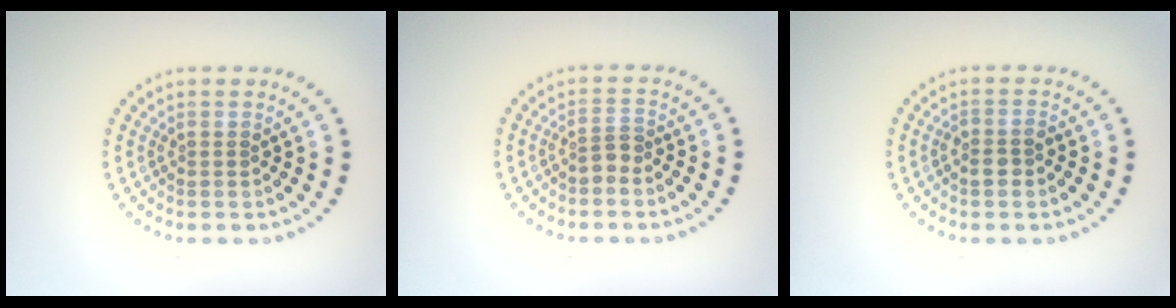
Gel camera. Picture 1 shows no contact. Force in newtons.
{"total": 1.6, "press": 1.3, "slide": 1.0}
{"total": 1.5, "press": 1.4, "slide": 0.5}